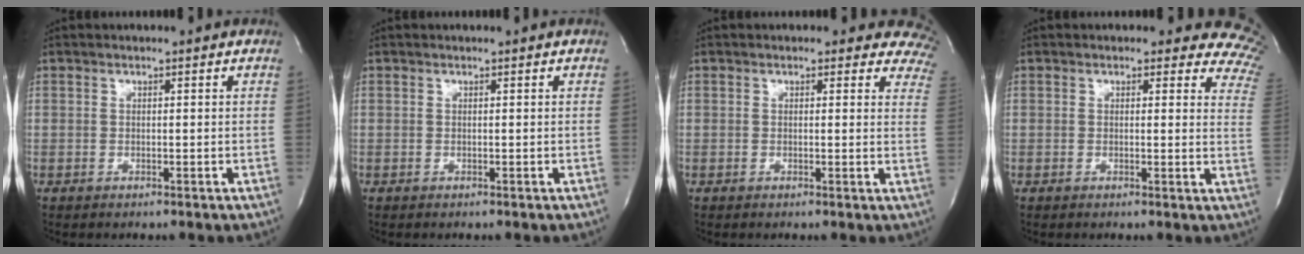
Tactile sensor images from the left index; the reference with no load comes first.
{"total": 0.0}
{"total": 7.6, "force": [6.5, 3.7, 1.5], "torque": [0.027, -0.010, 0.029]}
{"total": 9.2, "force": [7.5, 4.6, 2.9], "torque": [0.013, -0.018, 0.035]}